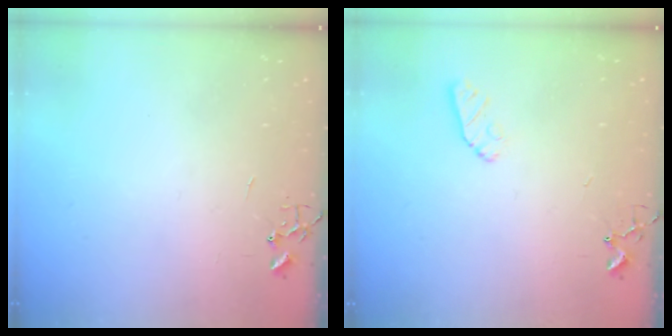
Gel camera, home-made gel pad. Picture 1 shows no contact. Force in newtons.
{"total": 7.2, "press": 7.1, "slide": 0.8}